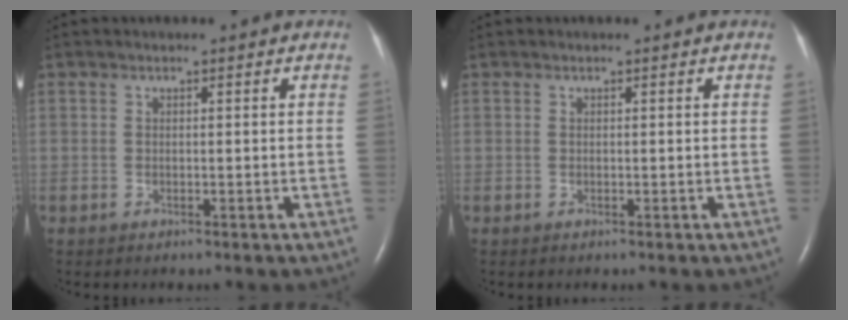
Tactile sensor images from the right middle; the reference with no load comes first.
{"total": 0.0}